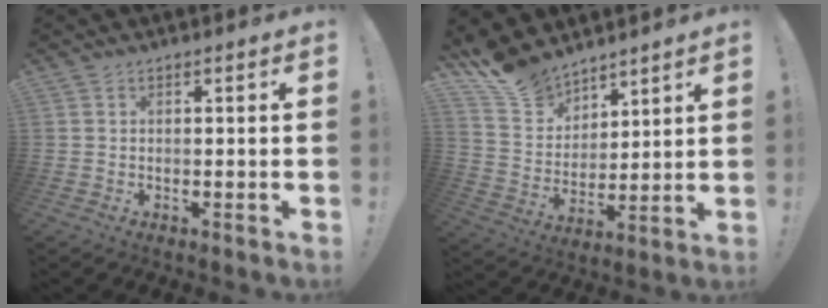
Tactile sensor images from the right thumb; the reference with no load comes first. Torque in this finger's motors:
{"motor_torque": [-1.11, 1.27, 0.13, 1.61, 0.02]}